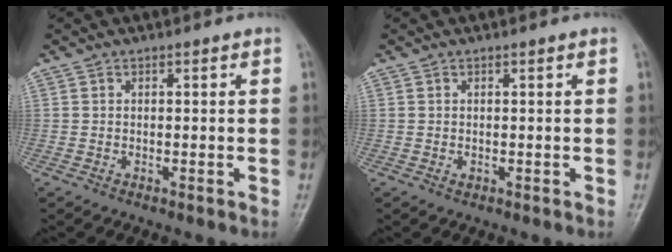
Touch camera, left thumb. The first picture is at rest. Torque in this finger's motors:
{"motor_torque": [-0.10, -0.05, 0.19, 0.07, 0.00]}